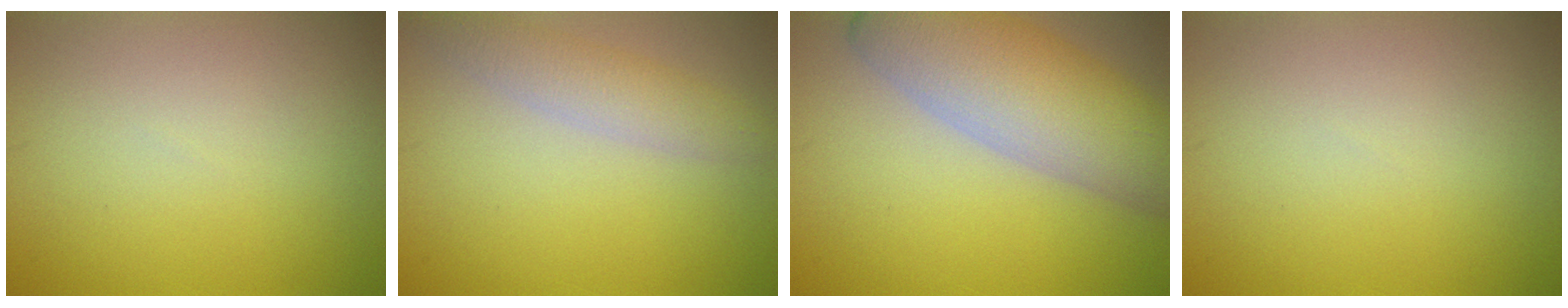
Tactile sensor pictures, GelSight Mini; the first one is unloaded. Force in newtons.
{"total": 2.9, "press": 2.9, "slide": 0.2}
{"total": 8.9, "press": 8.8, "slide": 0.5}
{"total": 0.0}